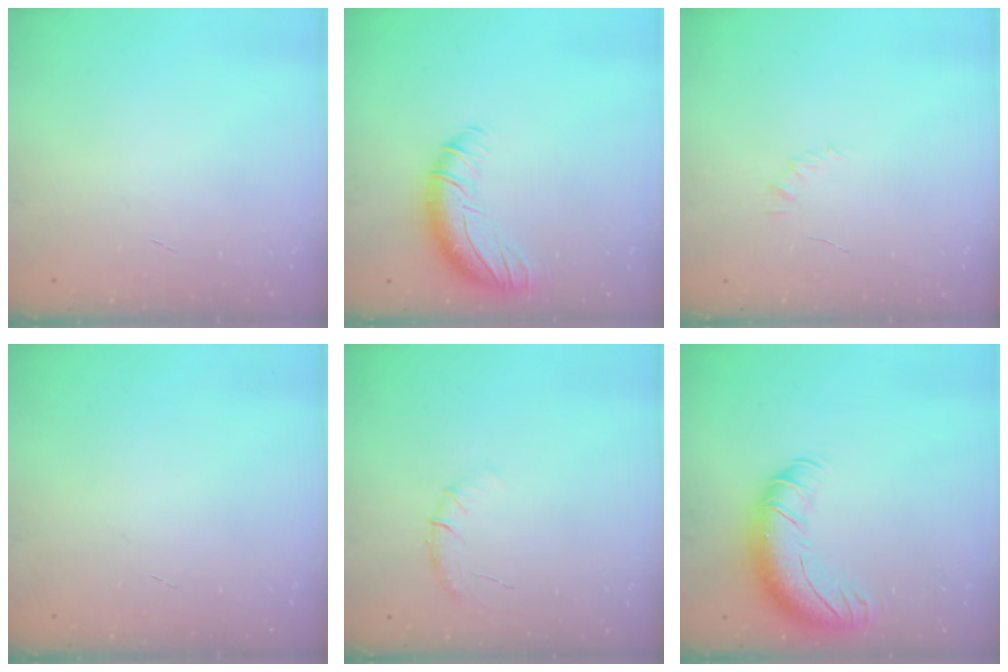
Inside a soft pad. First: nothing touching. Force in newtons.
{"total": 10.8, "press": 10.5, "slide": 2.2}
{"total": 3.8, "press": 3.6, "slide": 1.1}
{"total": 0.0}
{"total": 7.1, "press": 6.8, "slide": 2.0}
{"total": 13.4, "press": 13.0, "slide": 3.0}